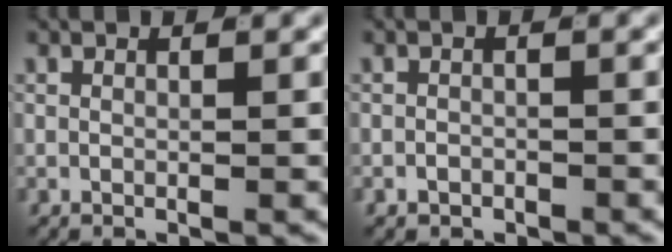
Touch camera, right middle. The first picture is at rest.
{"total": 0.9, "force": [-0.8, 0.6, 0.1], "torque": [-0.001, -0.004, -0.010]}